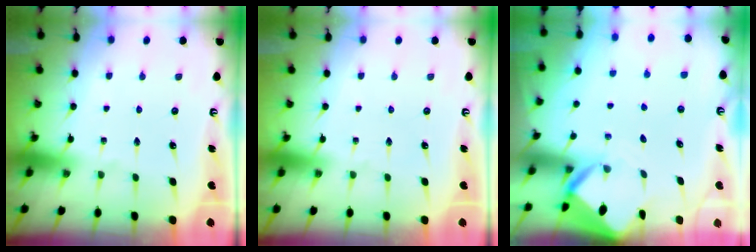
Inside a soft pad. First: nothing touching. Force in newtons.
{"total": 0.0}
{"total": 3.0, "press": 3.0, "slide": 0.1}